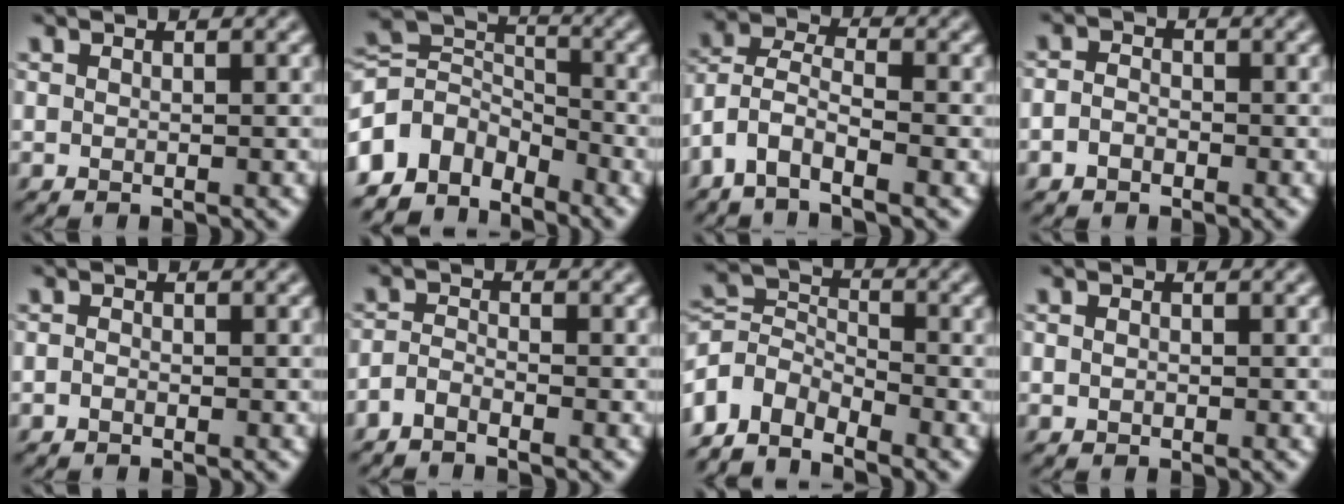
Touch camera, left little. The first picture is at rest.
{"total": 6.7, "force": [-4.5, 4.2, 2.5], "torque": [-0.047, 0.008, -0.100]}
{"total": 4.4, "force": [-2.8, 1.6, 3.0], "torque": [-0.065, 0.006, -0.066]}
{"total": 1.8, "force": [-0.9, 1.3, 0.8], "torque": [-0.008, 0.000, -0.024]}
{"total": 0.7, "force": [-0.4, 0.4, 0.3], "torque": [-0.009, 0.001, -0.011]}
{"total": 1.7, "force": [-1.4, 0.5, 0.8], "torque": [-0.021, 0.003, -0.033]}
{"total": 5.1, "force": [-3.8, 2.6, 2.0], "torque": [-0.043, 0.003, -0.087]}
{"total": 0.7, "force": [-0.2, 0.6, 0.3], "torque": [-0.002, 0.000, -0.004]}